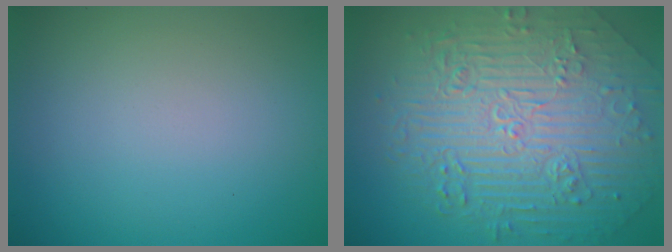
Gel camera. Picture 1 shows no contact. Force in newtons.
{"total": 10.5, "press": 7.0, "slide": 7.8}